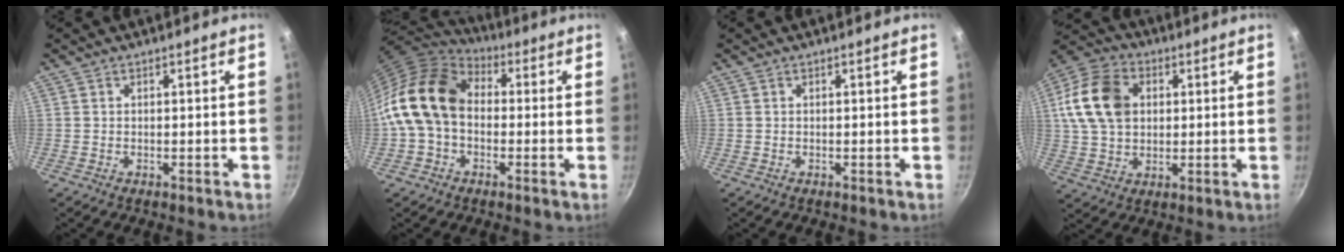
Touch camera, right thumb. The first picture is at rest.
{"total": 16.1, "force": [-0.1, 11.7, 11.1], "torque": [-0.186, 0.037, -0.018]}
{"total": 0.0}
{"total": 15.1, "force": [3.1, 11.0, 9.9], "torque": [-0.167, 0.011, 0.048]}